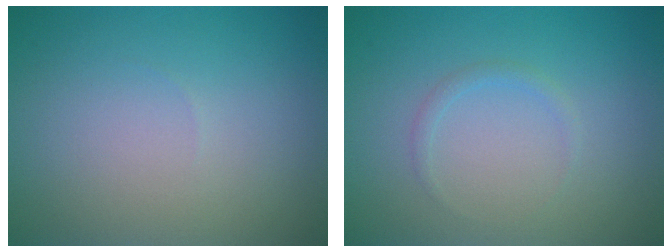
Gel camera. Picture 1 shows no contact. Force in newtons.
{"total": 0.8, "press": 0.8, "slide": 0.0}